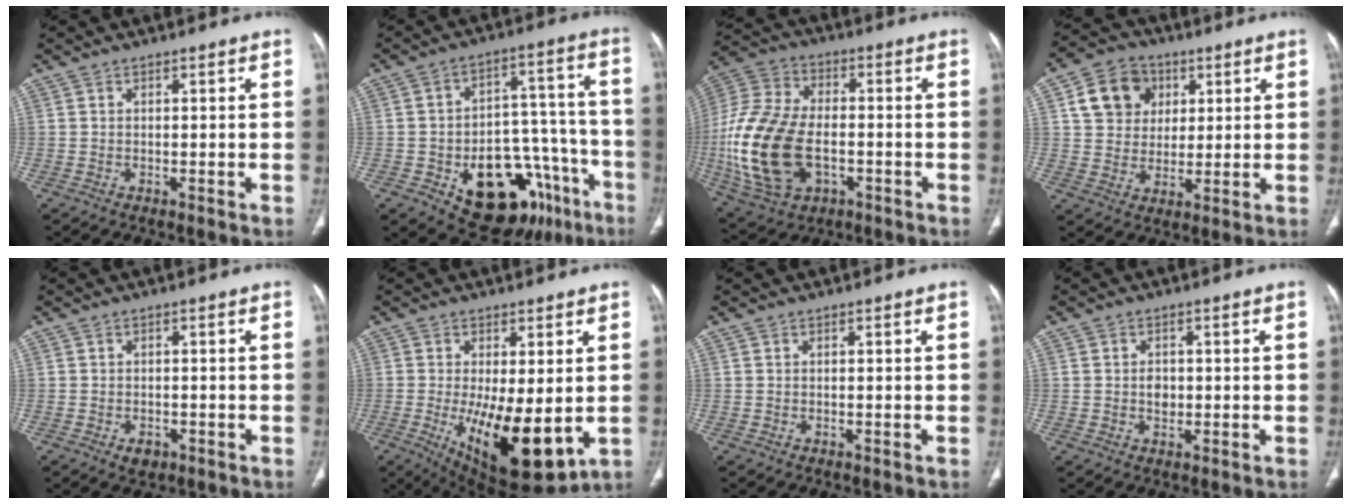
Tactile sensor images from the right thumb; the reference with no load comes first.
{"total": 22.3, "force": [-11.0, 13.1, 14.3], "torque": [-0.136, 0.084, -0.144]}
{"total": 21.4, "force": [-3.9, 13.1, 16.4], "torque": [-0.353, 0.008, -0.061]}
{"total": 11.1, "force": [3.9, 9.2, 4.7], "torque": [-0.057, -0.005, 0.067]}
{"total": 2.2, "force": [-1.1, 1.4, 1.2], "torque": [-0.011, 0.001, -0.010]}
{"total": 16.1, "force": [-2.8, 6.2, 14.6], "torque": [-0.232, -0.033, -0.021]}
{"total": 0.0}
{"total": 2.4, "force": [0.0, 1.8, 1.6], "torque": [-0.019, 0.002, 0.000]}